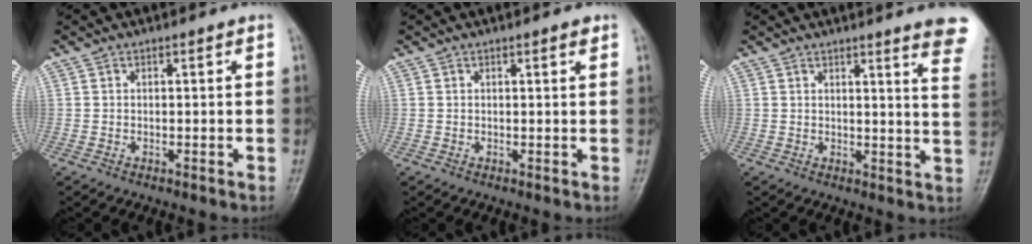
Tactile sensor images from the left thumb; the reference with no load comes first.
{"total": 1.0, "force": [0.6, 0.3, 0.8], "torque": [-0.010, 0.000, 0.005]}
{"total": 10.7, "force": [8.2, 0.6, 6.8], "torque": [-0.059, -0.048, 0.072]}